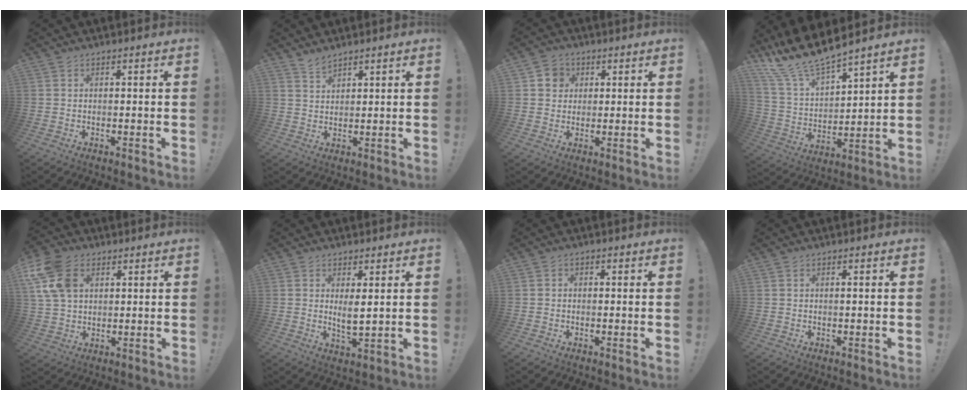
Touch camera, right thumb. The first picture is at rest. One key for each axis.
{"total": 2.9, "fx": 2.7, "fy": 0.6, "fz": 0.8, "tx": -0.006, "ty": -0.022, "tz": 0.048}
{"total": 5.3, "fx": 1.3, "fy": 4.9, "fz": 1.6, "tx": -0.023, "ty": 0.004, "tz": 0.025}
{"total": 13.2, "fx": 12.0, "fy": 2.8, "fz": 4.8, "tx": -0.114, "ty": -0.100, "tz": 0.218}
{"total": 13.4, "fx": 5.0, "fy": 9.3, "fz": 8.2, "tx": -0.158, "ty": -0.008, "tz": 0.100}
{"total": 4.6, "fx": 2.0, "fy": 1.2, "fz": 4.0, "tx": -0.060, "ty": -0.016, "tz": 0.034}
{"total": 1.2, "fx": -0.7, "fy": 0.8, "fz": 0.5, "tx": -0.008, "ty": 0.004, "tz": -0.012}
{"total": 0.6, "fx": 0.1, "fy": -0.3, "fz": 0.5, "tx": -0.006, "ty": -0.002, "tz": -0.001}